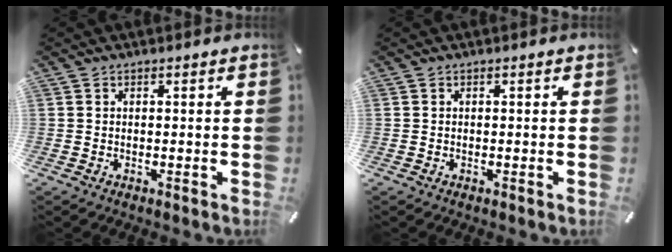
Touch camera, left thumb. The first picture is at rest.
{"total": 0.0}